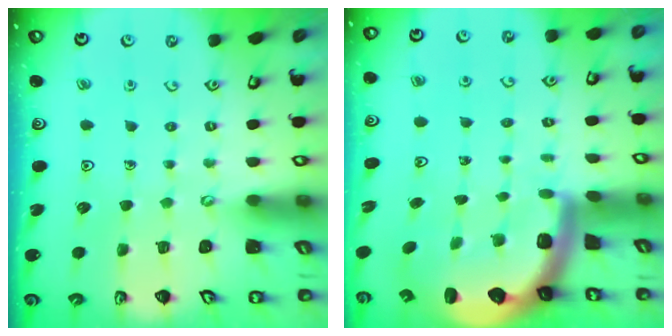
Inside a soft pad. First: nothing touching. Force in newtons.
{"total": 3.2, "press": 3.0, "slide": 1.0}